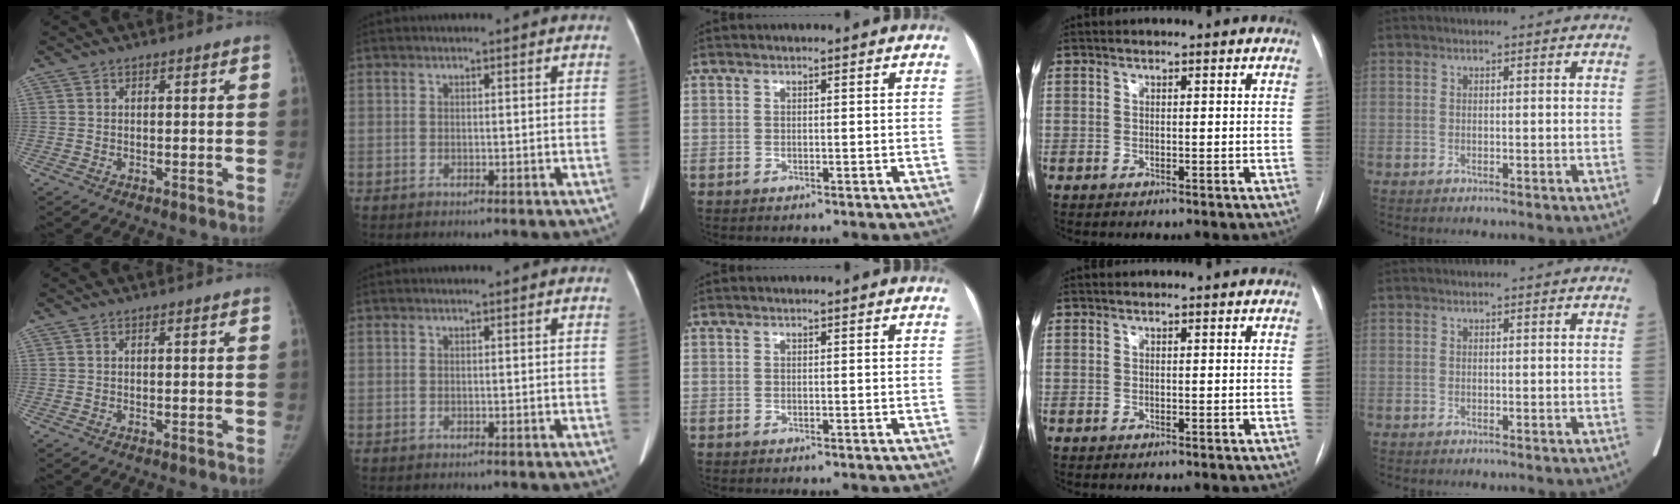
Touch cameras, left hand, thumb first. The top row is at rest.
{}